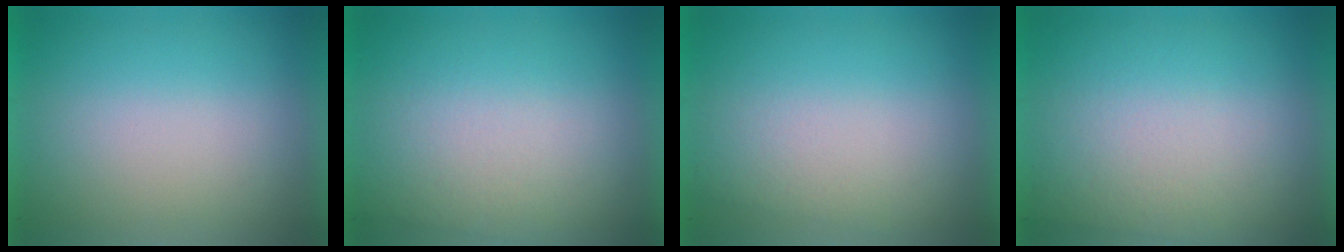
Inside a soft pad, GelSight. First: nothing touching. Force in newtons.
{"total": 2.4}
{"total": 1.0}
{"total": 2.9}